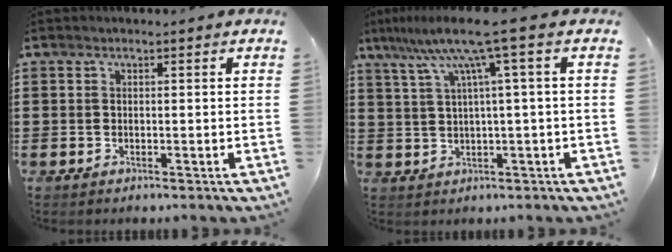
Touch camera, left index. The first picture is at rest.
{"total": 8.5, "force": [3.6, -0.6, 7.7], "torque": [-0.163, -0.010, 0.055]}